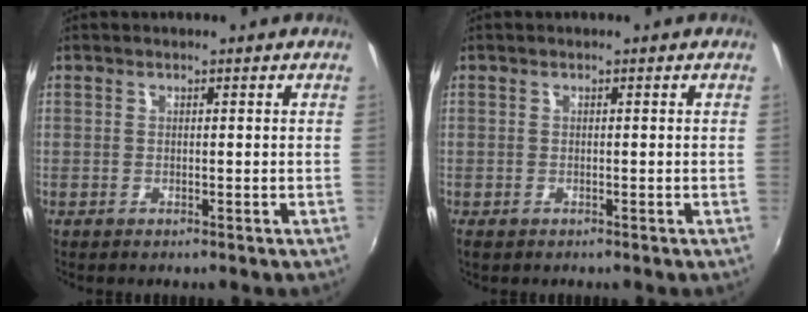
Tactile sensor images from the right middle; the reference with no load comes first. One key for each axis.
{"total": 0.6, "fx": -0.4, "fy": 0.4, "fz": 0.3, "tx": -0.008, "ty": -0.002, "tz": -0.007}